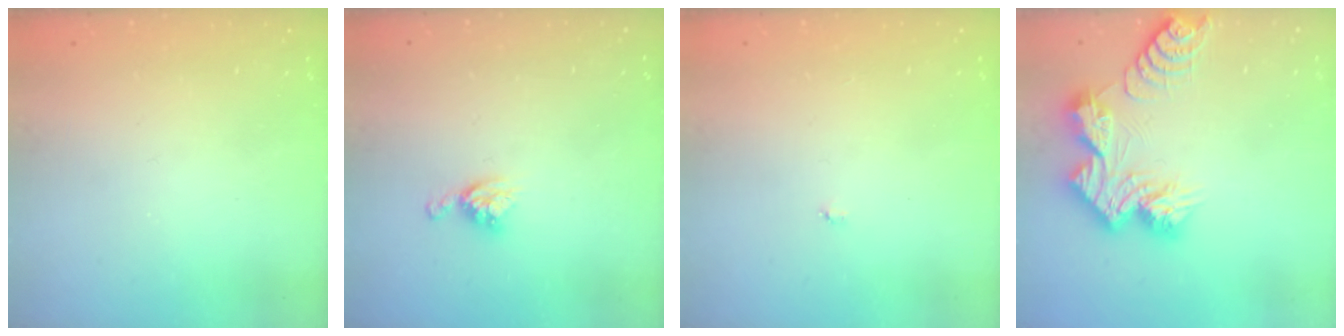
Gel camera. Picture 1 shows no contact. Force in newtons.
{"total": 5.5, "press": 5.5, "slide": 0.1}
{"total": 2.9, "press": 2.9, "slide": 0.3}
{"total": 13.3, "press": 13.3, "slide": 1.3}